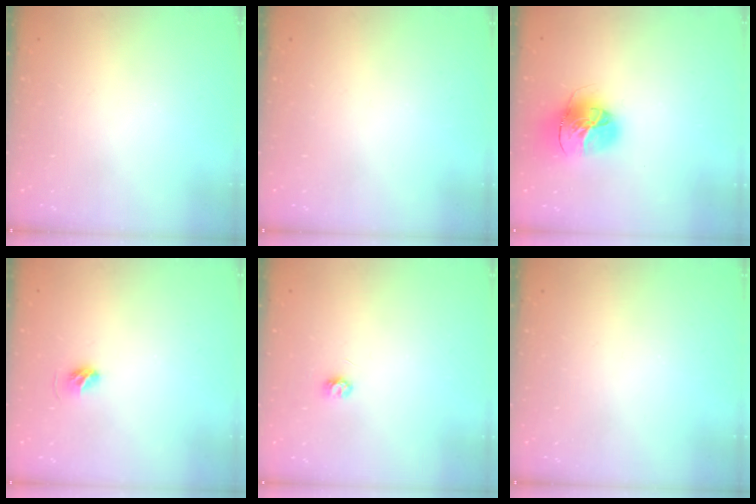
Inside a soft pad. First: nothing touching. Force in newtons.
{"total": 0.0}
{"total": 16.4, "press": 16.4, "slide": 1.6}
{"total": 4.9, "press": 4.8, "slide": 1.1}
{"total": 3.2, "press": 3.2, "slide": 0.3}
{"total": 0.0}